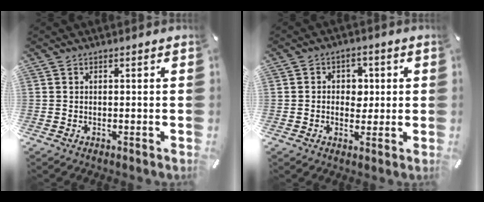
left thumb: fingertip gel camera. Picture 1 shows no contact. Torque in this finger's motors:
{"motor_torque": [0.40, -0.06, 0.10, -0.05, 0.01]}